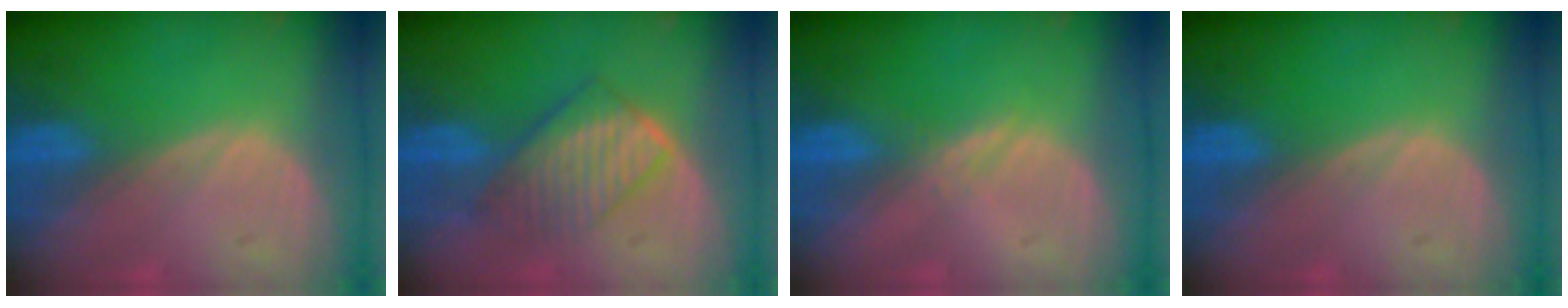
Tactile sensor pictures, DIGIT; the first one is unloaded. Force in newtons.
{"total": 6.7, "press": 6.4, "slide": 1.9}
{"total": 1.1, "press": 1.1, "slide": 0.1}
{"total": 0.0}